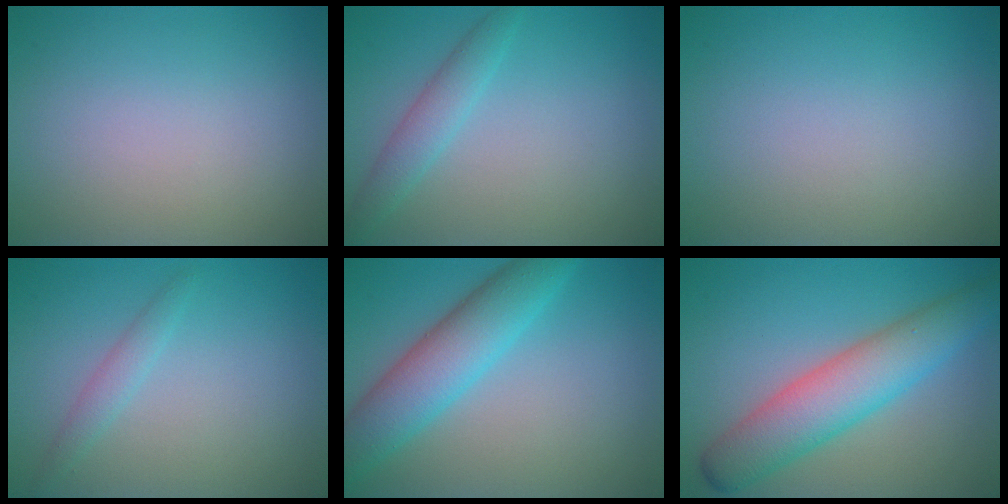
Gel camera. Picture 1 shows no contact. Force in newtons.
{"total": 2.3, "press": 2.3, "slide": 0.1}
{"total": 0.0}
{"total": 1.4, "press": 1.4, "slide": 0.1}
{"total": 6.1, "press": 6.1, "slide": 0.1}
{"total": 6.7, "press": 6.7, "slide": 0.1}